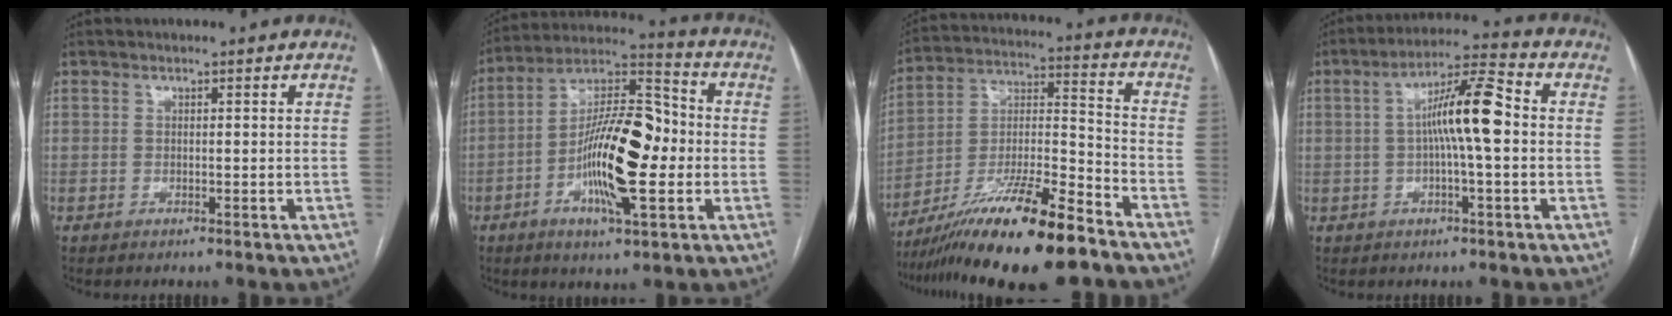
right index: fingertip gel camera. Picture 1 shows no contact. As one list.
[{"total": 16.9, "force": [-3.1, 4.4, 16.0], "torque": [-0.294, 0.015, -0.051]}, {"total": 19.9, "force": [-14.7, 1.7, 13.3], "torque": [-0.241, -0.024, -0.260]}, {"total": 9.8, "force": [0.2, 0.9, 9.8], "torque": [-0.172, 0.023, -0.002]}]